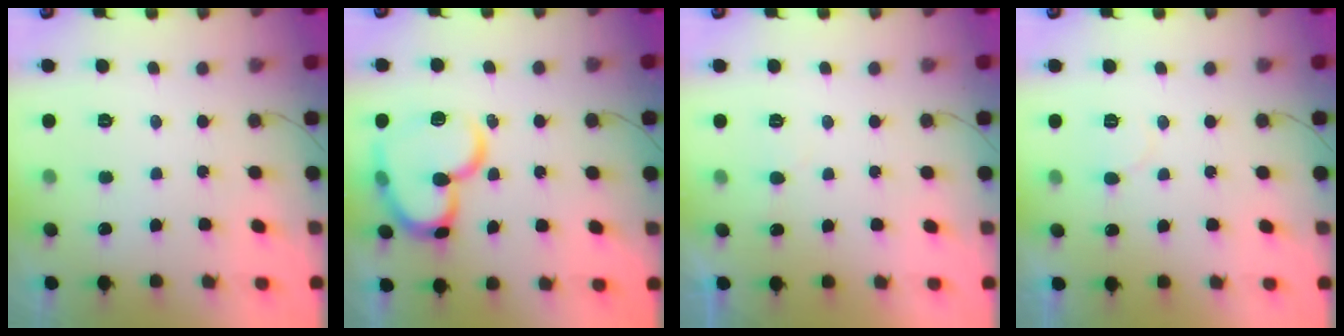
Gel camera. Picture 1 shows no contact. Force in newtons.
{"total": 18.3, "press": 18.2, "slide": 2.0}
{"total": 4.7, "press": 4.6, "slide": 0.5}
{"total": 4.8, "press": 4.8, "slide": 0.4}